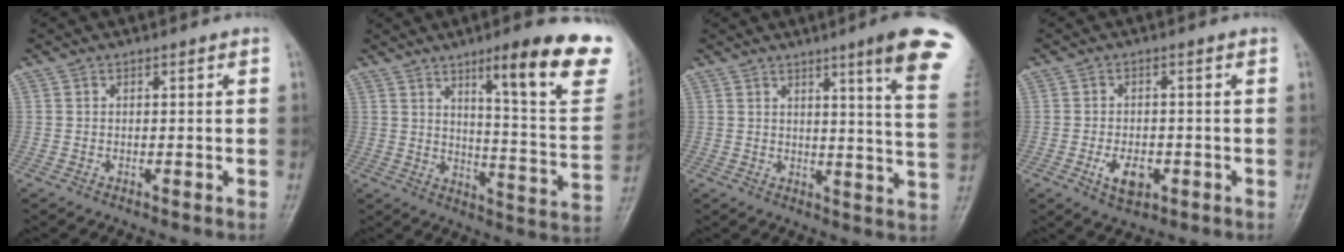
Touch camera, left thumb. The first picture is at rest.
{"total": 21.2, "force": [12.1, 3.6, 17.0], "torque": [-0.192, -0.059, 0.170]}
{"total": 14.4, "force": [8.5, 0.4, 11.7], "torque": [-0.132, -0.047, 0.090]}
{"total": 5.0, "force": [-1.6, 2.9, 3.6], "torque": [-0.057, 0.001, -0.022]}